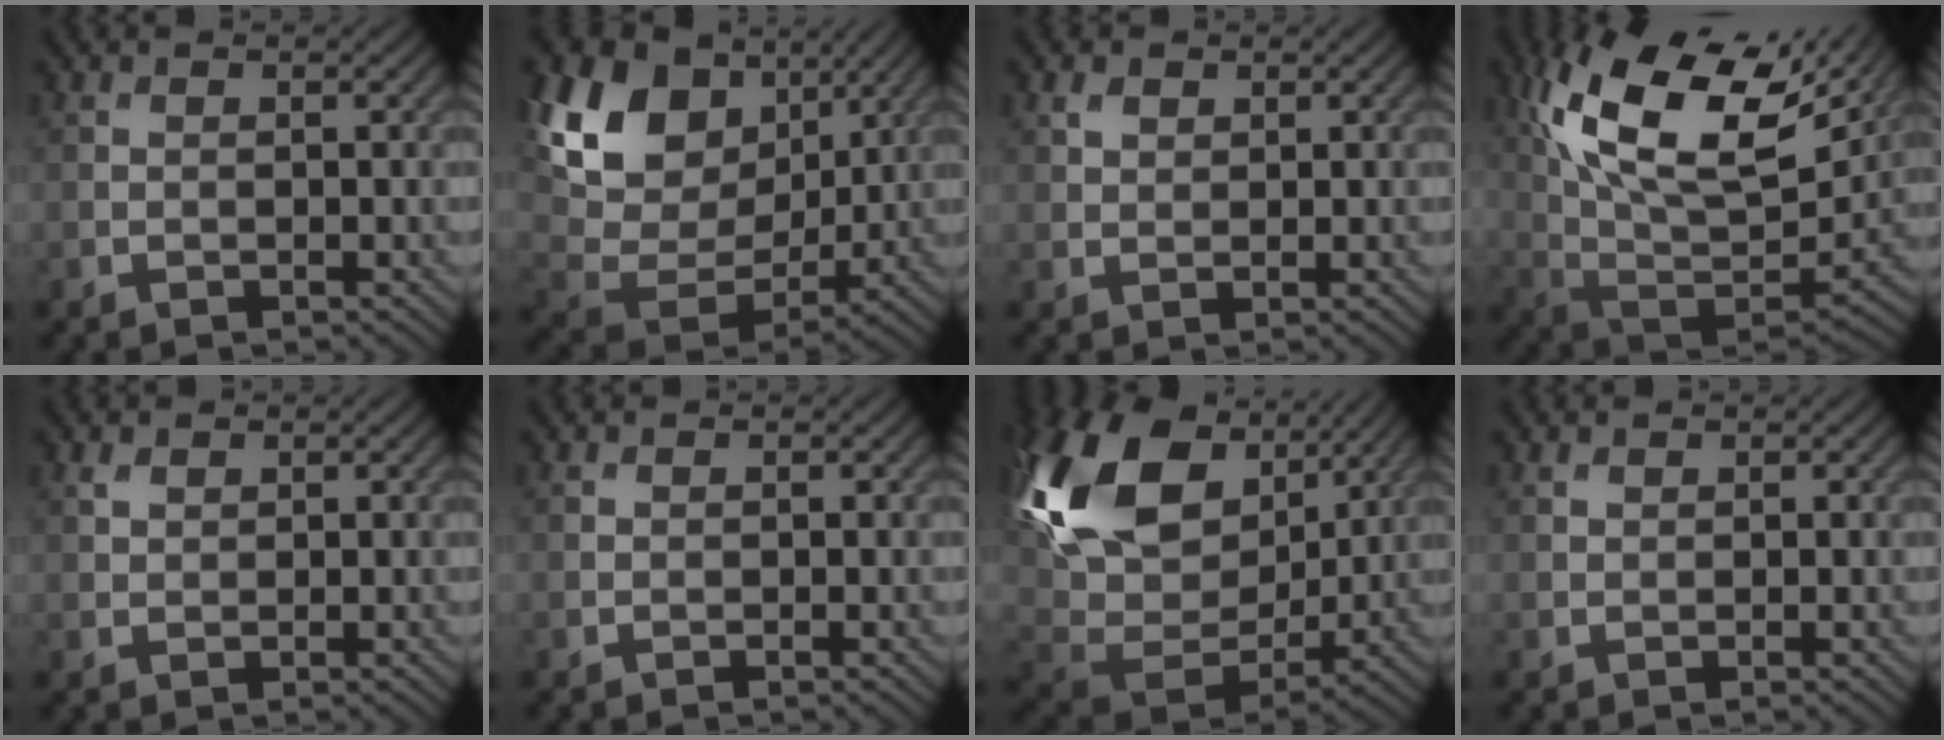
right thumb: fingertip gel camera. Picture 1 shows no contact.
{"total": 15.7, "force": [6.8, 10.7, 9.3], "torque": [-0.224, 0.023, 0.132]}
{"total": 1.6, "force": [1.0, 1.1, 0.6], "torque": [-0.014, 0.000, 0.019]}
{"total": 18.6, "force": [9.3, 8.8, 13.5], "torque": [-0.288, 0.028, 0.162]}
{"total": 1.2, "force": [0.8, 0.7, 0.5], "torque": [-0.013, 0.000, 0.017]}
{"total": 0.0}
{"total": 19.7, "force": [8.1, 12.5, 12.9], "torque": [-0.323, 0.029, 0.158]}
{"total": 0.7, "force": [0.6, 0.3, 0.2], "torque": [-0.007, 0.000, 0.013]}